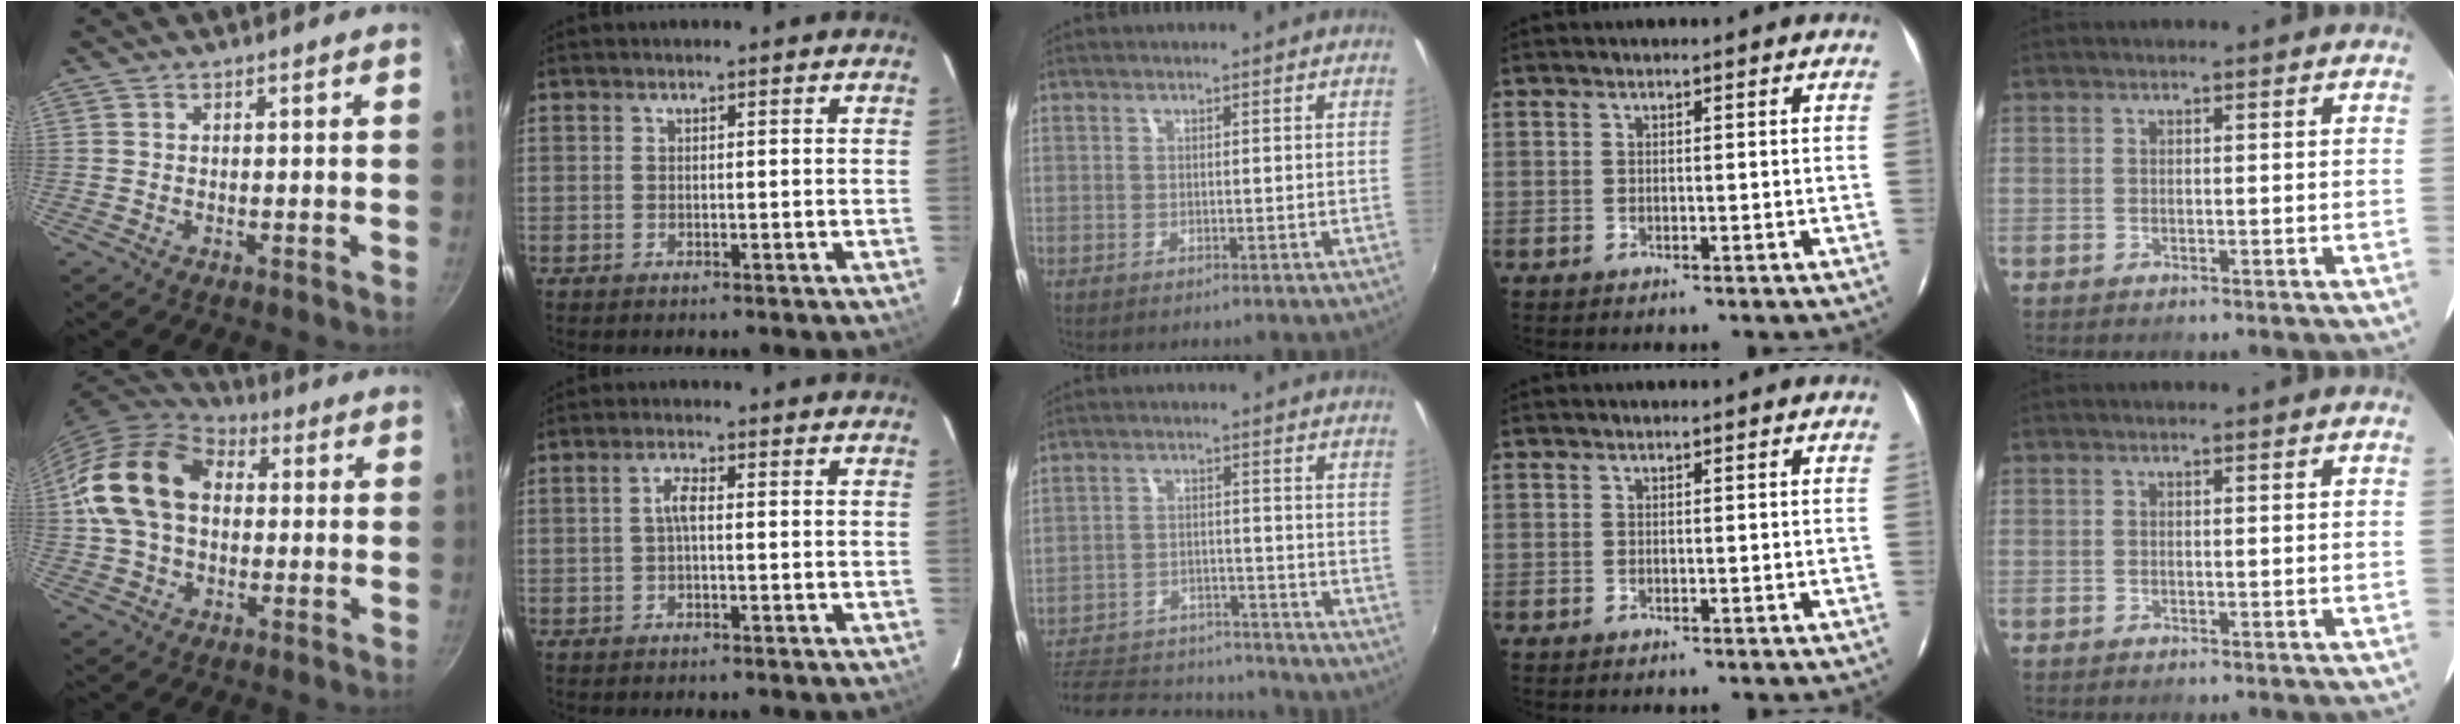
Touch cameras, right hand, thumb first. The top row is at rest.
{"thumb": {"total": 17.4, "force": [1.5, 12.5, 12.0], "torque": [-0.202, 0.031, 0.015]}, "index": {"total": 2.4, "force": [-0.1, 0.8, 2.2], "torque": [-0.047, 0.008, -0.002]}, "middle": {"total": 19.2, "force": [-16.4, 6.9, 7.3], "torque": [-0.166, 0.002, -0.225]}}